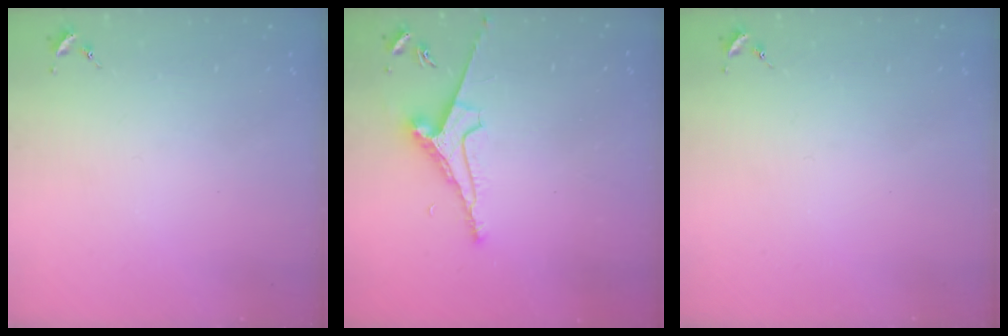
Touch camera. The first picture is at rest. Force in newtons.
{"total": 8.0, "press": 7.9, "slide": 1.1}
{"total": 0.0}